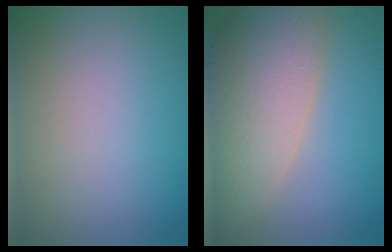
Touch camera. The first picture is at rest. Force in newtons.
{"total": 9.7, "press": 9.6, "slide": 0.9}